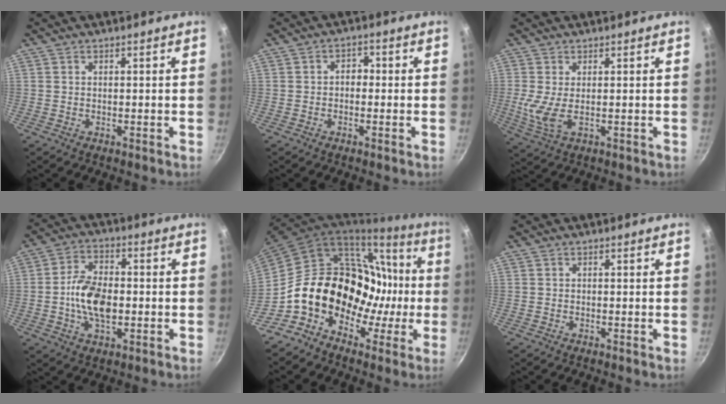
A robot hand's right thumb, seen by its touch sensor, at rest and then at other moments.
{"total": 2.5, "force": [-0.4, 1.9, 1.5], "torque": [-0.009, 0.009, -0.011]}
{"total": 4.9, "force": [0.3, 1.9, 4.5], "torque": [-0.102, -0.010, 0.014]}
{"total": 10.5, "force": [-1.3, 6.1, 8.4], "torque": [-0.149, 0.015, -0.031]}
{"total": 22.5, "force": [-4.0, 17.8, 13.2], "torque": [-0.159, 0.072, -0.065]}
{"total": 0.0}